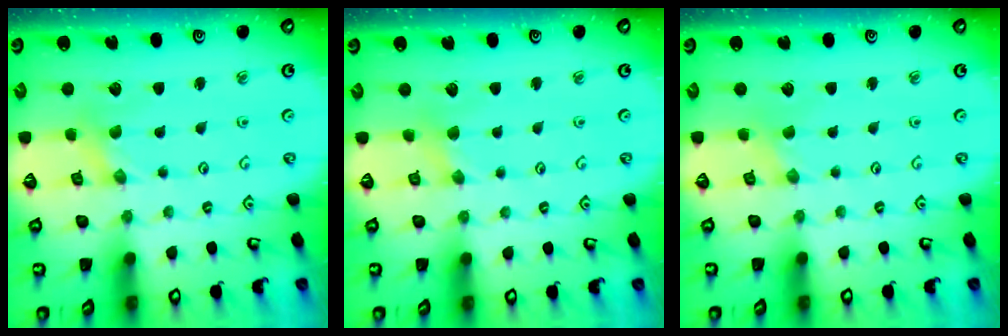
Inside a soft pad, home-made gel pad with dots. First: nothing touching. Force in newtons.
{"total": 2.4, "press": 2.3, "slide": 0.5}
{"total": 0.0}